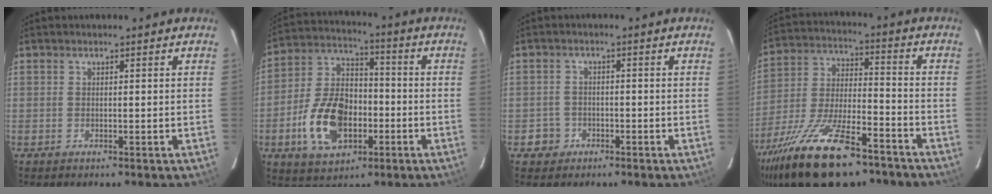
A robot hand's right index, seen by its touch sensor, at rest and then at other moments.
{"total": 15.7, "force": [-5.1, 10.0, 10.9], "torque": [-0.232, 0.017, -0.078]}
{"total": 3.4, "force": [-1.5, 3.0, 0.1], "torque": [-0.005, 0.017, -0.024]}
{"total": 24.3, "force": [-16.3, 8.8, 15.7], "torque": [-0.308, -0.040, -0.269]}